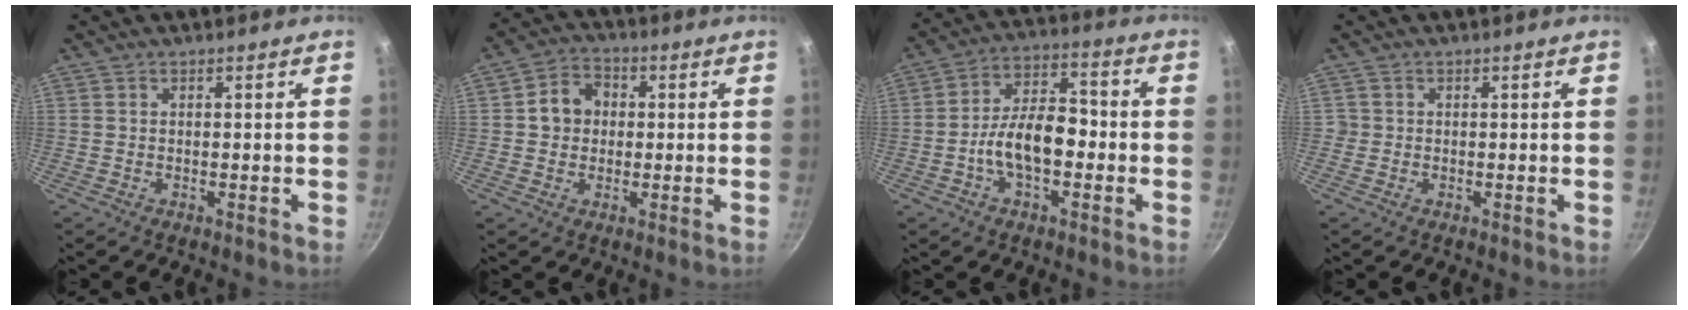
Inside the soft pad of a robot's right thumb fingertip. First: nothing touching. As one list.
[{"total": 7.0, "force": [0.5, 5.9, 3.7], "torque": [-0.044, 0.017, 0.000]}, {"total": 11.7, "force": [-2.5, 6.4, 9.4], "torque": [-0.156, 0.039, -0.053]}, {"total": 1.0, "force": [-0.1, 1.0, 0.1], "torque": [0.005, 0.004, -0.003]}]